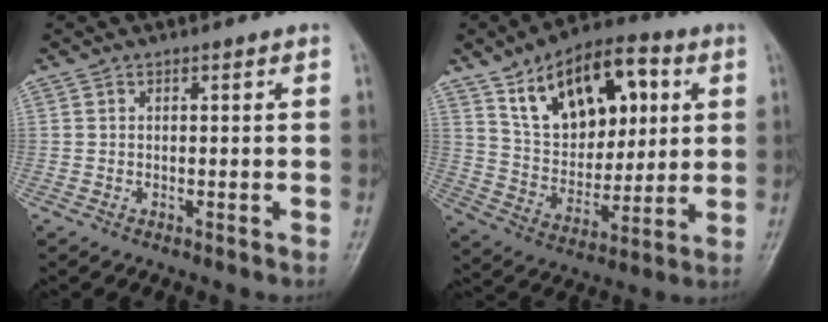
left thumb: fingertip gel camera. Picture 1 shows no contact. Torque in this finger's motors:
{"motor_torque": [0.79, 0.49, 1.78, -0.99, 0.35]}